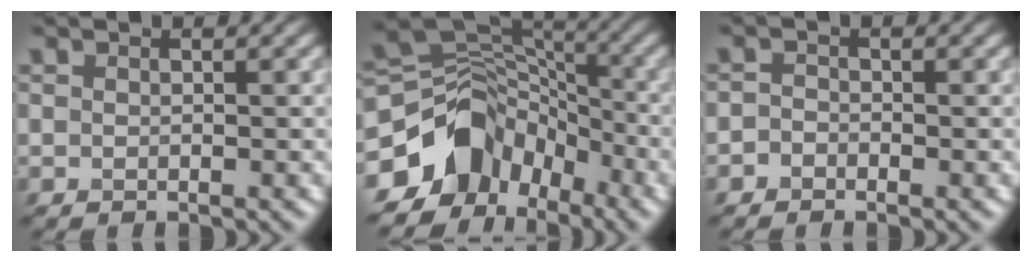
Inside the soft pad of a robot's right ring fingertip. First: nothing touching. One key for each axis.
{"total": 9.7, "fx": -4.8, "fy": 7.2, "fz": 4.4, "tx": -0.064, "ty": 0.006, "tz": -0.098}
{"total": 1.0, "fx": -0.8, "fy": 0.6, "fz": 0.2, "tx": -0.002, "ty": 0.001, "tz": -0.018}